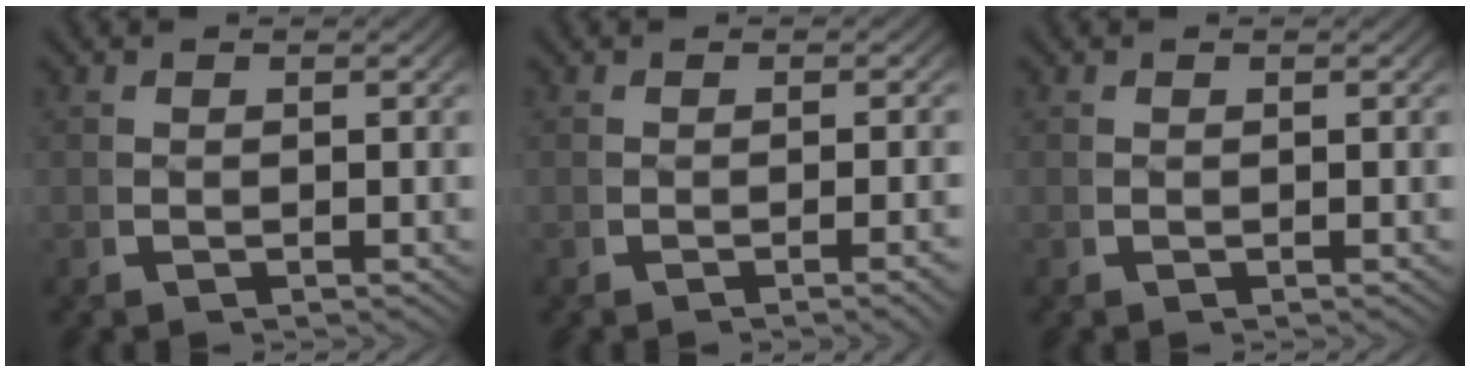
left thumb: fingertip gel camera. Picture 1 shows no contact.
{"total": 1.6, "force": [-0.7, 0.0, 1.5], "torque": [-0.023, 0.008, -0.014]}
{"total": 0.0}